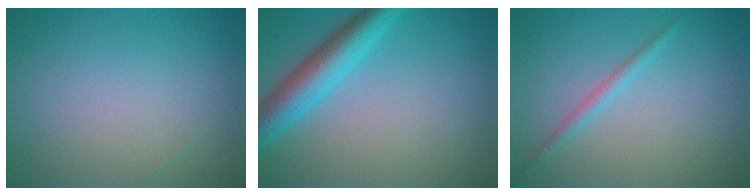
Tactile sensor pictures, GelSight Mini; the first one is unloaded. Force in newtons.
{"total": 5.4, "press": 5.4, "slide": 0.2}
{"total": 1.3, "press": 1.3, "slide": 0.0}